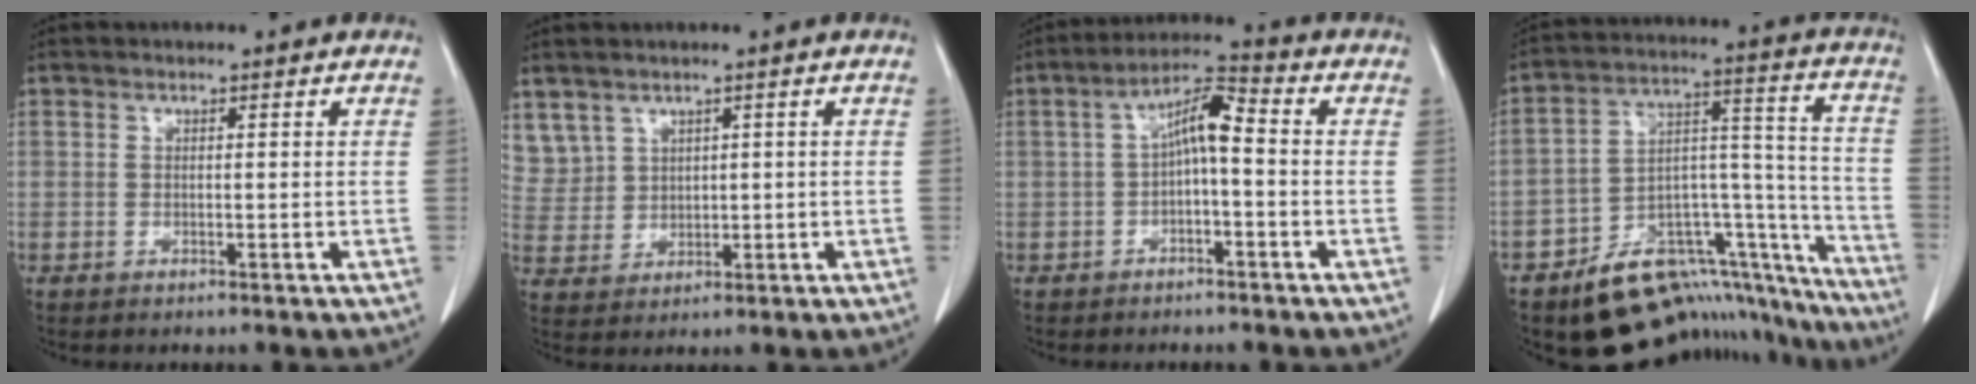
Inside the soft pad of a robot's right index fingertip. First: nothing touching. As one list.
[{"total": 6.4, "force": [3.9, 5.0, 0.7], "torque": [-0.026, 0.016, 0.097]}, {"total": 6.4, "force": [-0.2, 1.7, 6.1], "torque": [-0.112, 0.028, -0.007]}, {"total": 21.6, "force": [-16.6, 9.7, 9.7], "torque": [-0.081, 0.077, -0.231]}]